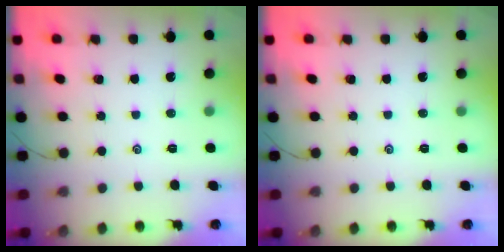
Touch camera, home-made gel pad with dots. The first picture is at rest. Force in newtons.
{"total": 0.0}